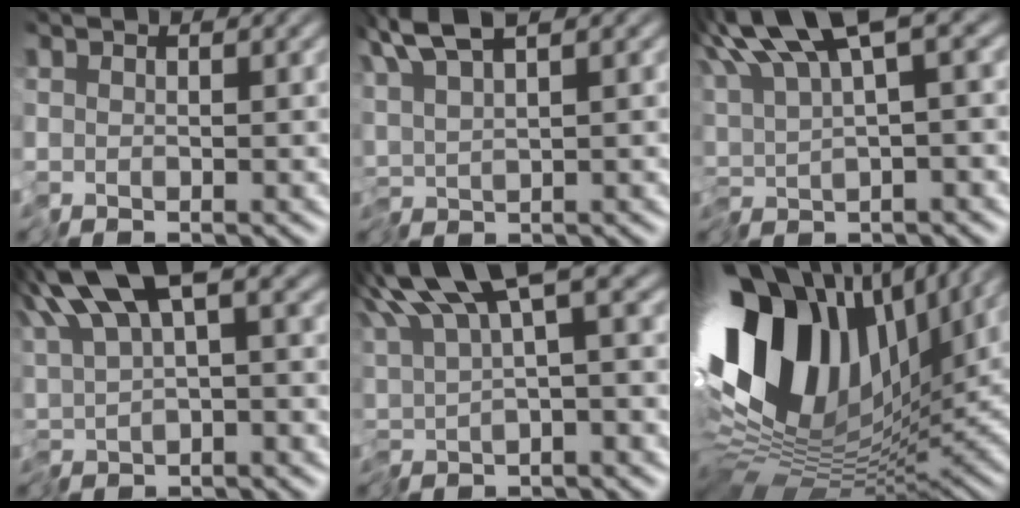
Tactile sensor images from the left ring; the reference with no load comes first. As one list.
[{"total": 4.6, "force": [2.2, 1.0, 3.9], "torque": [-0.074, 0.018, 0.032]}, {"total": 8.4, "force": [3.6, 2.1, 7.3], "torque": [-0.136, 0.013, 0.060]}, {"total": 10.7, "force": [2.8, 4.5, 9.3], "torque": [-0.193, 0.008, 0.050]}, {"total": 10.6, "force": [3.7, 3.5, 9.3], "torque": [-0.191, 0.008, 0.071]}, {"total": 15.2, "force": [3.7, 9.7, 11.1], "torque": [-0.236, 0.020, 0.053]}]